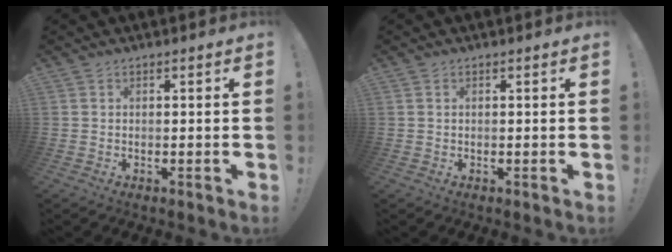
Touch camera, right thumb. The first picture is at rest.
{"total": 0.5, "force": [0.3, 0.3, 0.3], "torque": [-0.007, 0.001, 0.006]}